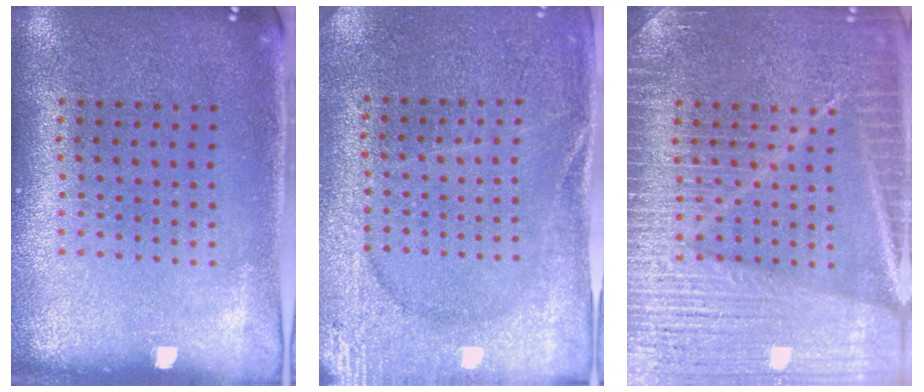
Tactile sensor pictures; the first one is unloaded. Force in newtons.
{"total": 2.7, "press": 2.7, "slide": 0.3}
{"total": 6.8, "press": 6.7, "slide": 0.9}